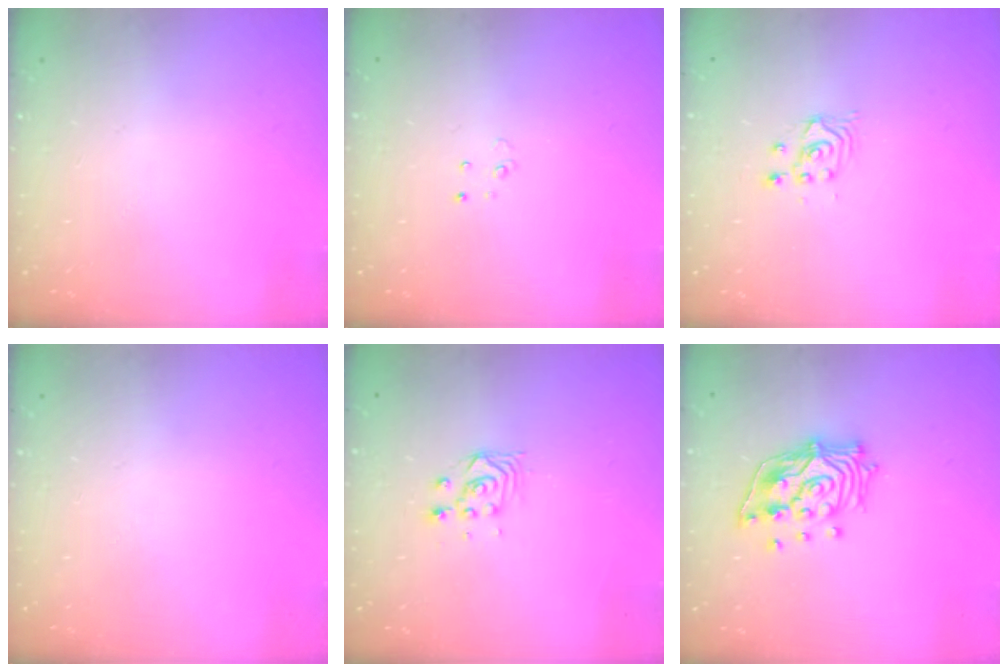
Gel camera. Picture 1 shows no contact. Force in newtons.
{"total": 2.5, "press": 2.5, "slide": 0.2}
{"total": 2.4, "press": 2.4, "slide": 0.2}
{"total": 0.0}
{"total": 3.4, "press": 3.4, "slide": 0.1}
{"total": 14.9, "press": 14.8, "slide": 2.2}